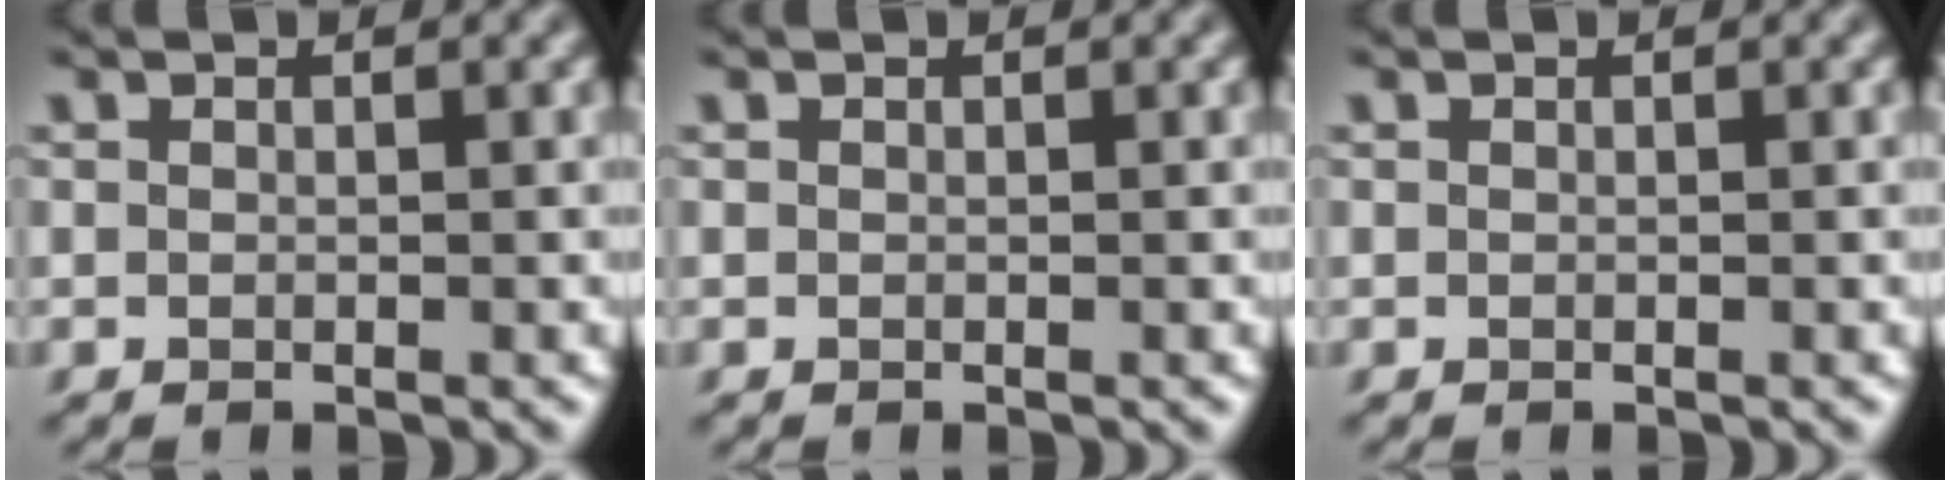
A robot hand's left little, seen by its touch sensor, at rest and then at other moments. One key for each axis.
{"total": 0.0}
{"total": 0.0}